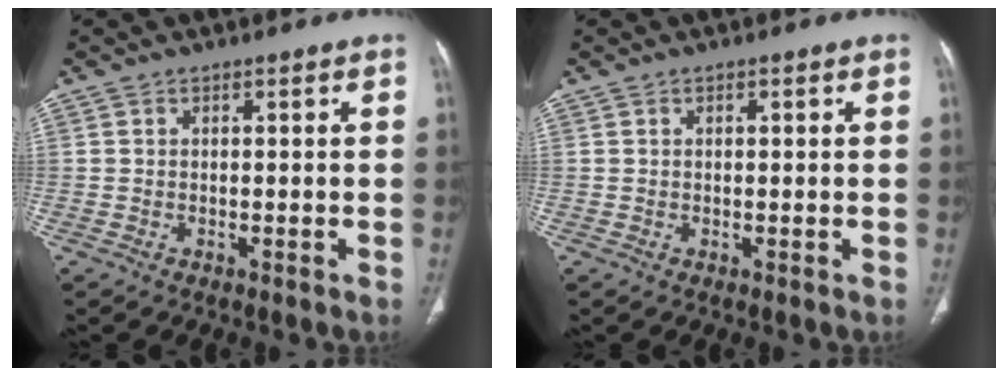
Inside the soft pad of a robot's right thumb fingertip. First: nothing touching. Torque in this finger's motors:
{"motor_torque": [-0.30, -0.57, -0.06, 0.22, -0.03]}